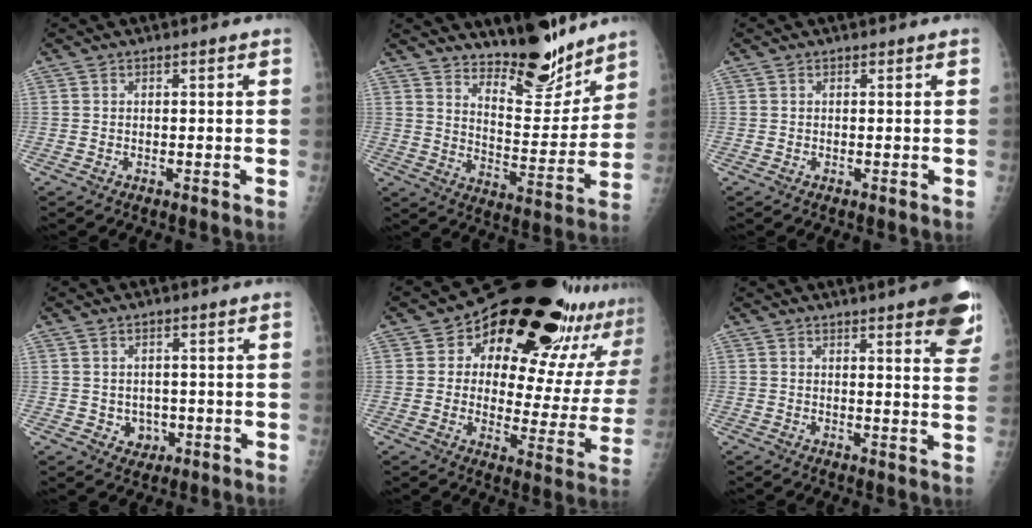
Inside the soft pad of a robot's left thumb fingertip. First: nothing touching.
{"total": 13.6, "force": [11.9, 3.7, 5.4], "torque": [-0.044, -0.102, 0.196]}
{"total": 0.0}
{"total": 3.3, "force": [-0.4, 3.0, 1.4], "torque": [-0.004, 0.000, 0.004]}
{"total": 29.5, "force": [17.7, 12.0, 20.3], "torque": [-0.243, -0.055, 0.242]}
{"total": 12.6, "force": [7.8, 2.8, 9.5], "torque": [-0.092, -0.031, 0.083]}